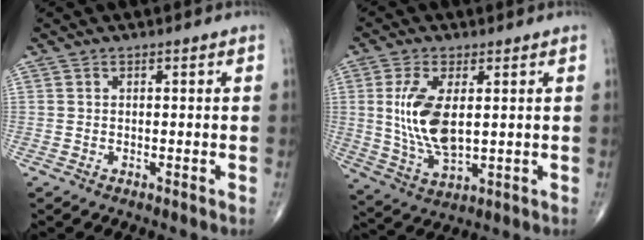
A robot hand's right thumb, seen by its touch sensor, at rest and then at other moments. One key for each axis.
{"total": 11.5, "fx": 1.6, "fy": 5.3, "fz": 10.0, "tx": -0.205, "ty": -0.016, "tz": 0.042}